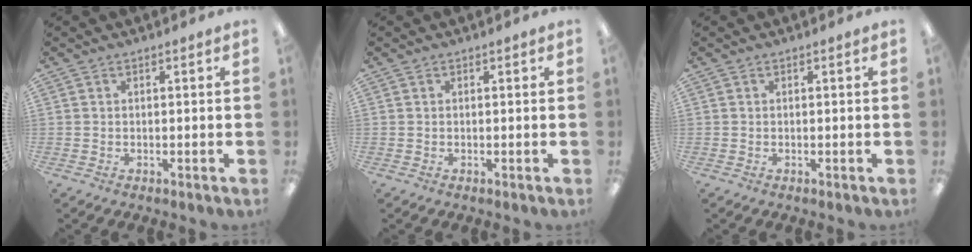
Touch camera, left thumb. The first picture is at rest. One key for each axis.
{"total": 0.0}
{"total": 0.0}